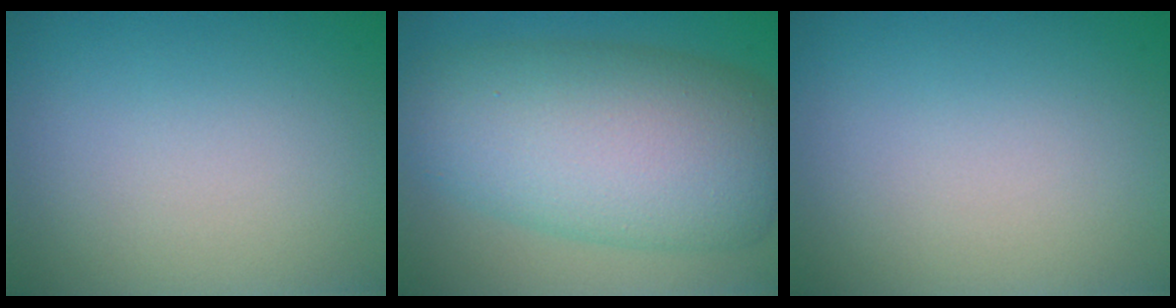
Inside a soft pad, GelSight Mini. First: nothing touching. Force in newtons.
{"total": 11.4, "press": 11.4, "slide": 0.2}
{"total": 0.0}